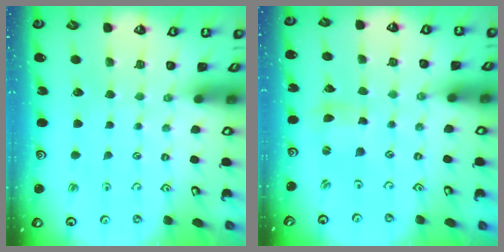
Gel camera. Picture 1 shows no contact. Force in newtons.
{"total": 1.7, "press": 1.7, "slide": 0.3}